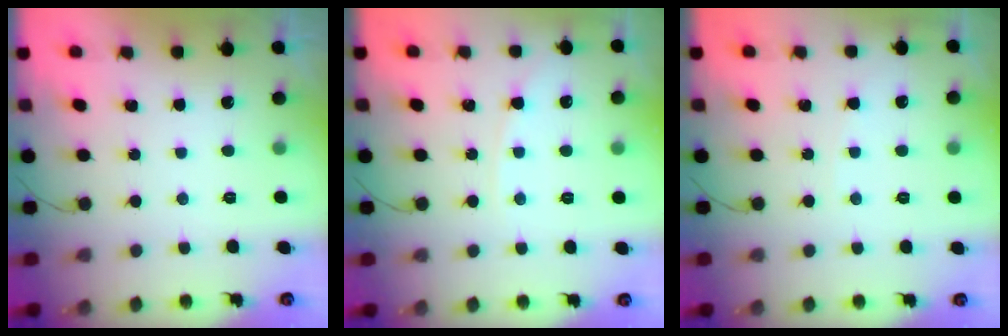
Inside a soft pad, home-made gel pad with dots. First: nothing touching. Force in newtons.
{"total": 4.2, "press": 4.2, "slide": 0.4}
{"total": 2.5, "press": 2.5, "slide": 0.3}